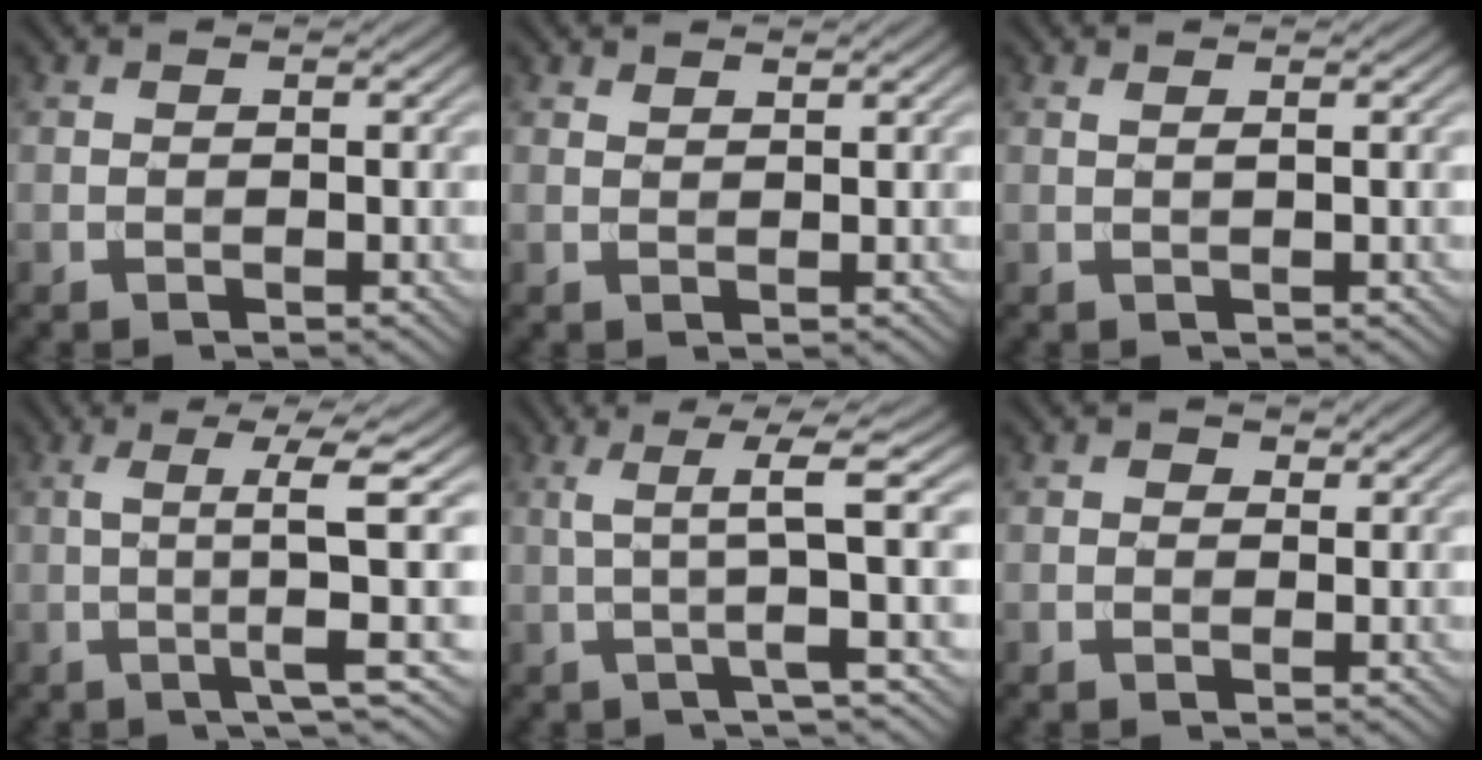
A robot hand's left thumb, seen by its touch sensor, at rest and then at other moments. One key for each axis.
{"total": 0.9, "fx": 0.9, "fy": 0.1, "fz": 0.3, "tx": -0.010, "ty": 0.000, "tz": 0.019}
{"total": 0.7, "fx": 0.4, "fy": -0.1, "fz": 0.6, "tx": -0.015, "ty": 0.004, "tz": 0.006}
{"total": 6.4, "fx": -0.2, "fy": 0.1, "fz": 6.4, "tx": -0.119, "ty": 0.009, "tz": -0.009}
{"total": 5.3, "fx": 0.5, "fy": 0.2, "fz": 5.3, "tx": -0.095, "ty": 0.014, "tz": 0.002}
{"total": 1.0, "fx": 0.4, "fy": 0.8, "fz": 0.3, "tx": -0.003, "ty": -0.001, "tz": 0.003}